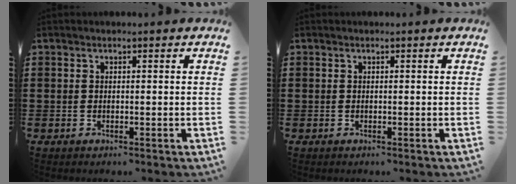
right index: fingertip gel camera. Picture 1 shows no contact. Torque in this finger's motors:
{"motor_torque": [0.00, 0.00, 0.00, -0.01]}